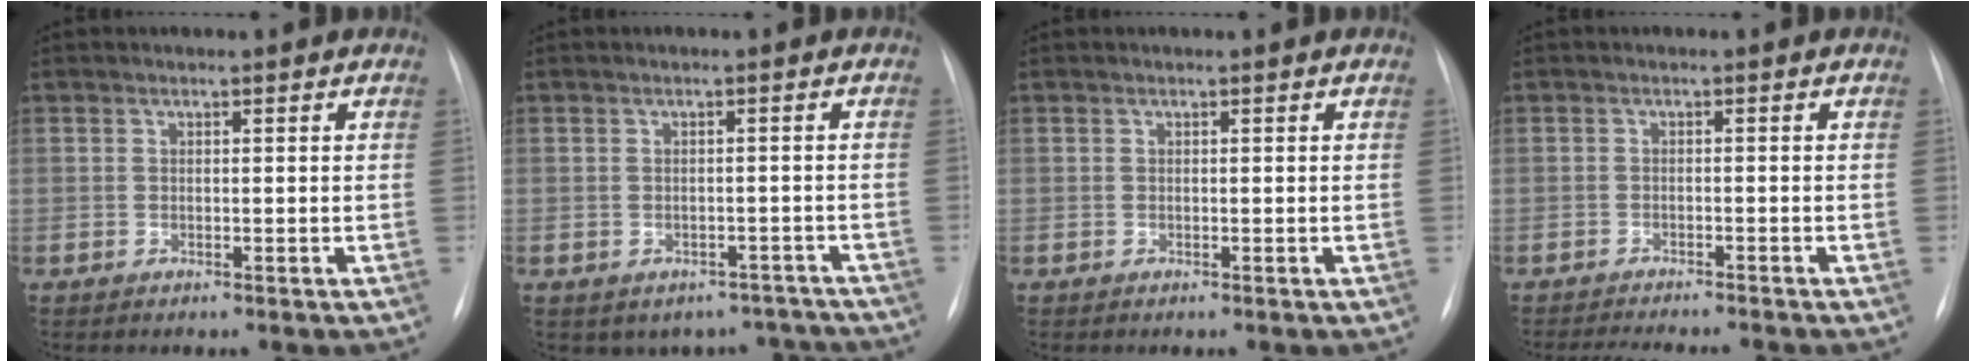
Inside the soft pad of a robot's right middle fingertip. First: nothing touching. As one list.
[{"total": 7.8, "force": [-6.4, 4.4, 0.6], "torque": [0.012, 0.029, -0.068]}, {"total": 0.0}, {"total": 7.2, "force": [-6.7, 0.2, 2.6], "torque": [-0.032, -0.009, -0.097]}]